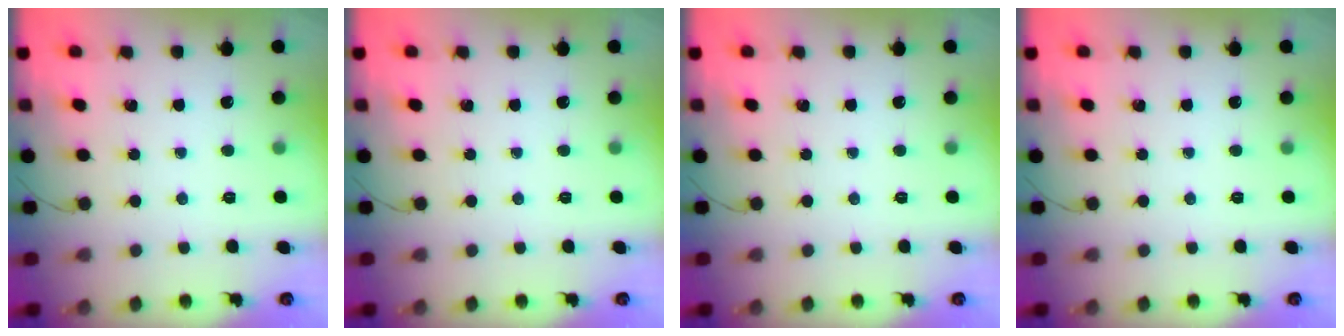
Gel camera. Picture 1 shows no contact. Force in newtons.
{"total": 0.0}
{"total": 0.0}
{"total": 0.0}